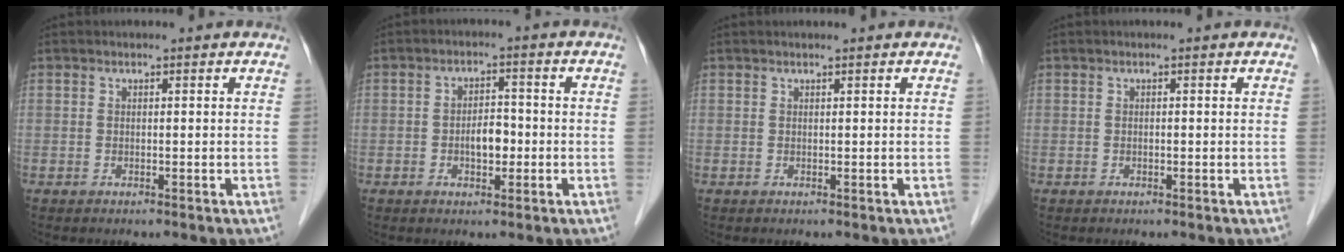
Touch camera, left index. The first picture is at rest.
{"total": 3.7, "force": [-0.9, 1.9, 3.1], "torque": [-0.053, 0.008, -0.015]}
{"total": 0.5, "force": [0.5, -0.1, 0.2], "torque": [-0.007, 0.004, 0.010]}
{"total": 0.0}